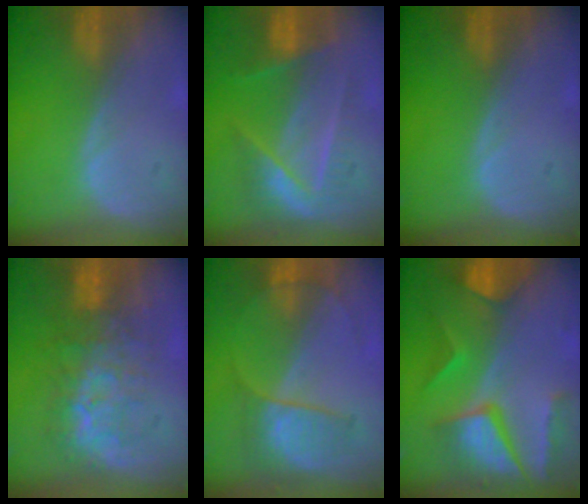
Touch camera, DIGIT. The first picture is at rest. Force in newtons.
{"total": 6.8, "press": 6.7, "slide": 1.2}
{"total": 0.0}
{"total": 8.5, "press": 8.0, "slide": 2.9}
{"total": 5.9, "press": 5.8, "slide": 1.0}
{"total": 10.9, "press": 9.0, "slide": 6.1}